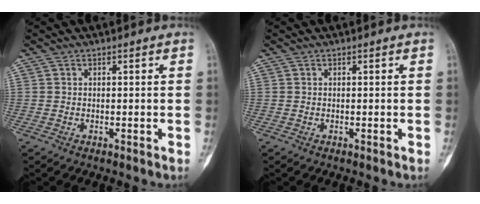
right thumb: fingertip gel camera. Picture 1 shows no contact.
{"total": 0.0}